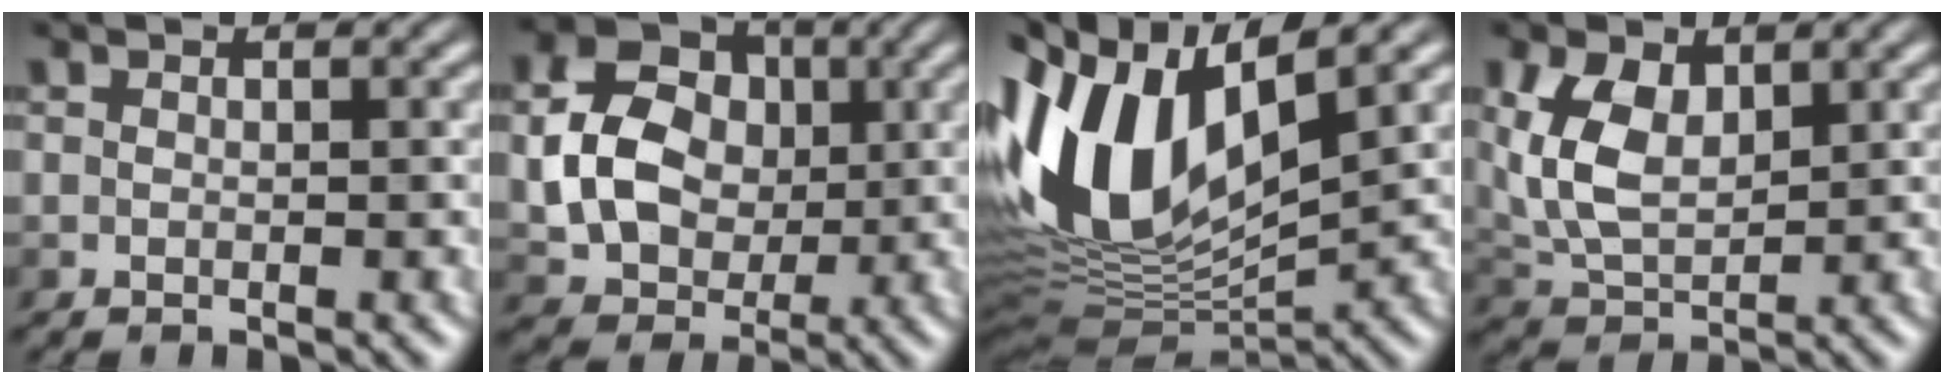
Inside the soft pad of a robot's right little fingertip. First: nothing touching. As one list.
[{"total": 8.4, "force": [-0.4, 6.7, 5.2], "torque": [-0.111, -0.001, -0.013]}, {"total": 12.8, "force": [2.1, 7.0, 10.5], "torque": [-0.222, 0.017, 0.032]}, {"total": 5.4, "force": [1.0, 3.5, 4.0], "torque": [-0.092, -0.005, 0.019]}]